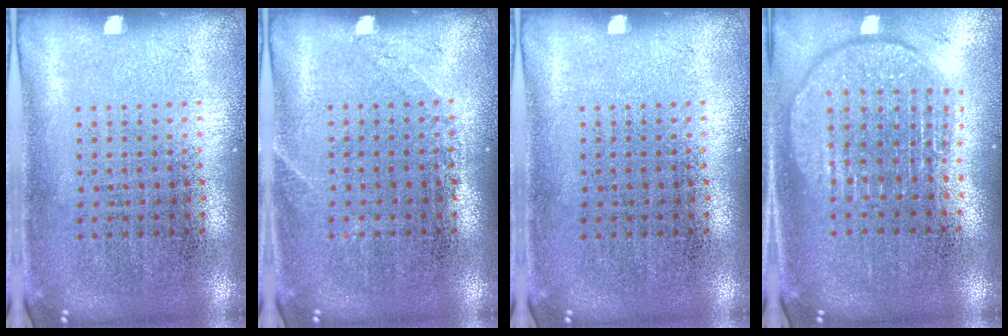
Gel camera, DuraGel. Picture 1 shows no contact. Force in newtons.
{"total": 0.9, "press": 0.9, "slide": 0.2}
{"total": 0.0}
{"total": 1.8, "press": 1.6, "slide": 1.0}